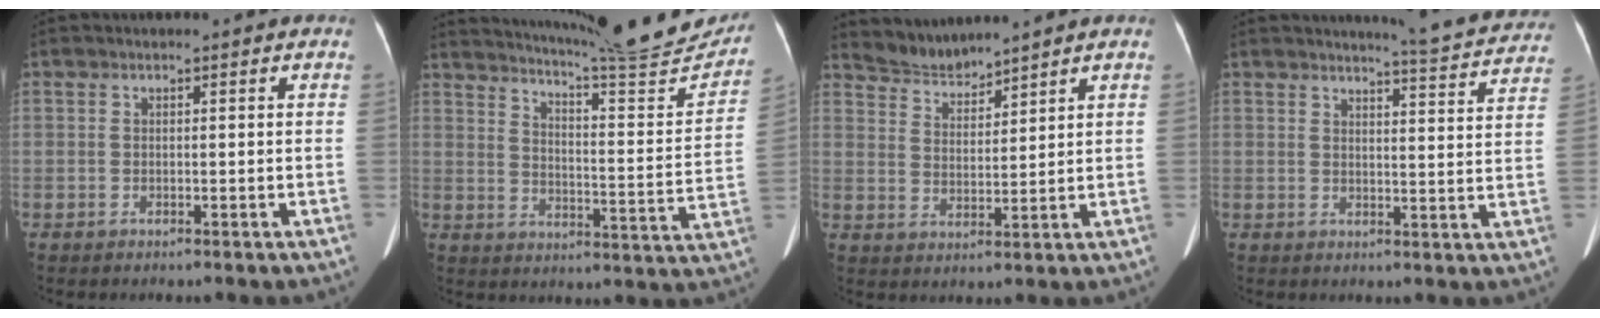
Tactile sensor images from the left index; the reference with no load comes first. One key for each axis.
{"total": 21.5, "fx": 19.9, "fy": 0.4, "fz": 8.0, "tx": -0.123, "ty": -0.065, "tz": 0.254}
{"total": 4.6, "fx": 4.6, "fy": 0.1, "fz": -0.3, "tx": -0.002, "ty": 0.007, "tz": 0.094}
{"total": 10.0, "fx": 9.8, "fy": 0.2, "fz": 2.4, "tx": -0.028, "ty": -0.027, "tz": 0.103}